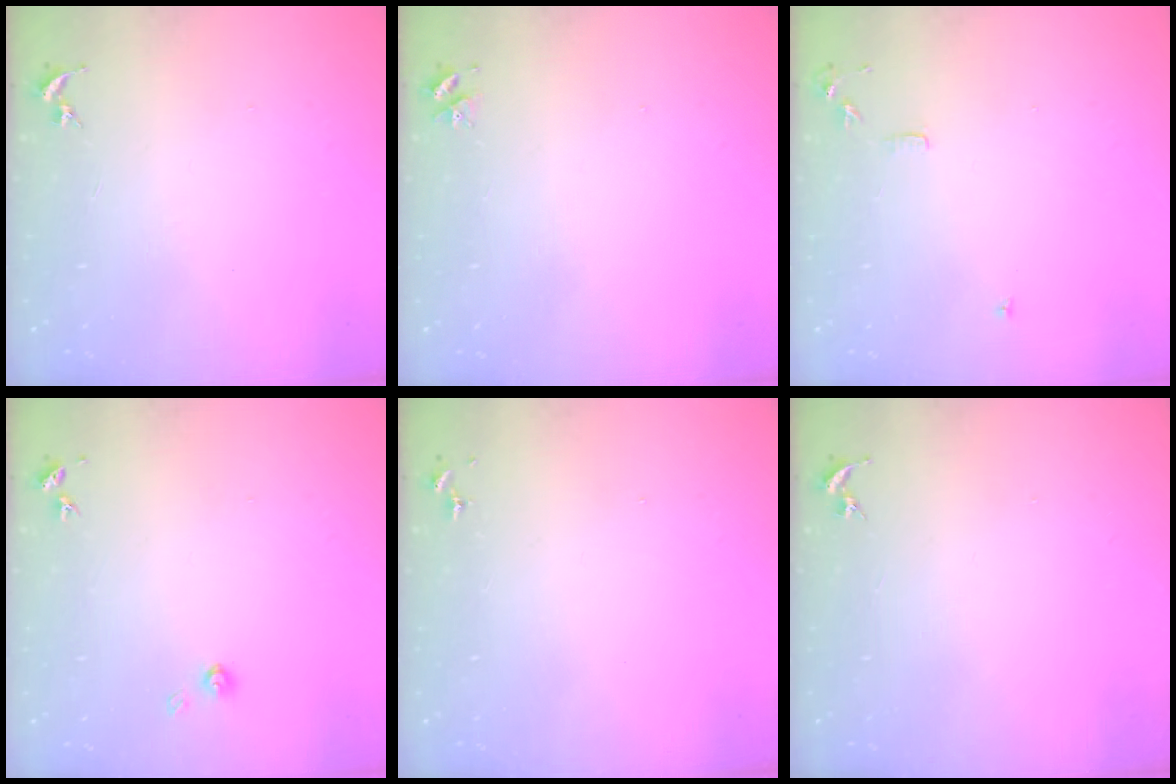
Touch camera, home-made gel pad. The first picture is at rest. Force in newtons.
{"total": 3.5, "press": 3.5, "slide": 0.5}
{"total": 6.5, "press": 6.5, "slide": 0.8}
{"total": 3.7, "press": 3.7, "slide": 0.5}
{"total": 0.0}
{"total": 0.0}